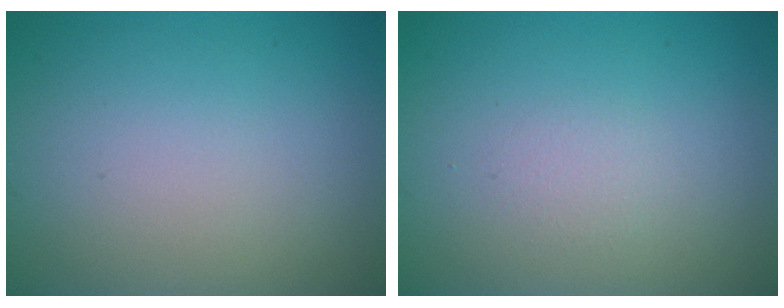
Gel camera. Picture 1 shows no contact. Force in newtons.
{"total": 0.9, "press": 0.9, "slide": 0.1}